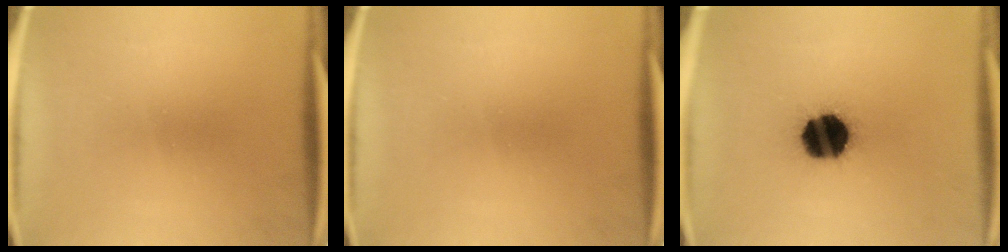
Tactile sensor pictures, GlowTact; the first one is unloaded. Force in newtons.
{"total": 0.0}
{"total": 18.0}